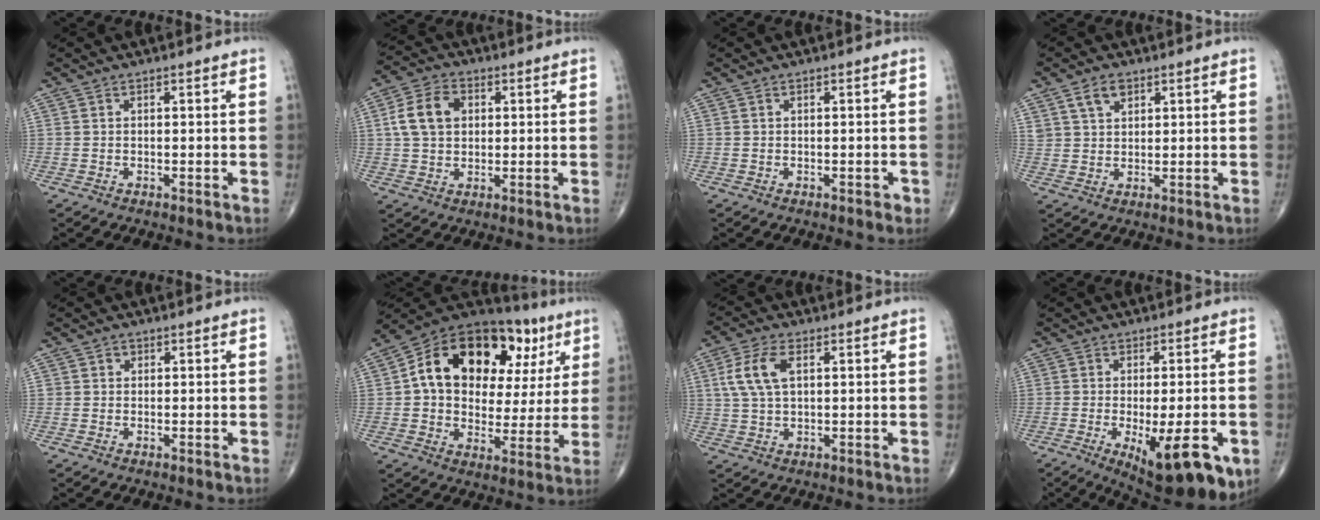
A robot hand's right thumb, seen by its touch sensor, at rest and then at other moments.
{"total": 9.3, "force": [1.9, 6.8, 6.2], "torque": [-0.106, 0.010, 0.029]}
{"total": 0.9, "force": [-0.3, 0.6, 0.6], "torque": [-0.002, 0.001, -0.004]}
{"total": 4.6, "force": [2.5, 2.9, 2.5], "torque": [-0.034, -0.009, 0.049]}
{"total": 1.1, "force": [0.3, 1.0, 0.2], "torque": [0.006, 0.001, 0.002]}
{"total": 24.8, "force": [7.5, 15.7, 17.6], "torque": [-0.225, 0.031, 0.116]}
{"total": 7.6, "force": [2.1, 3.9, 6.1], "torque": [-0.137, 0.007, 0.042]}
{"total": 16.7, "force": [-6.3, 6.0, 14.3], "torque": [-0.160, -0.010, -0.075]}